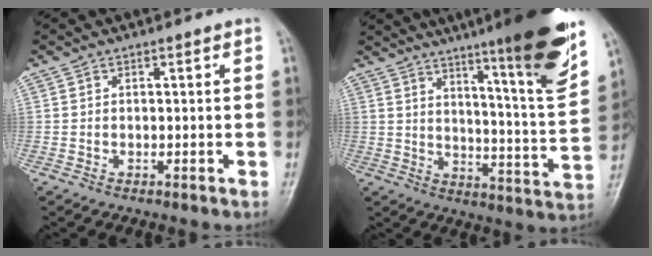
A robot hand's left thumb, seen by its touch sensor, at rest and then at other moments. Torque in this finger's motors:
{"motor_torque": [2.82, 1.18, 1.74, -1.03, 0.43]}